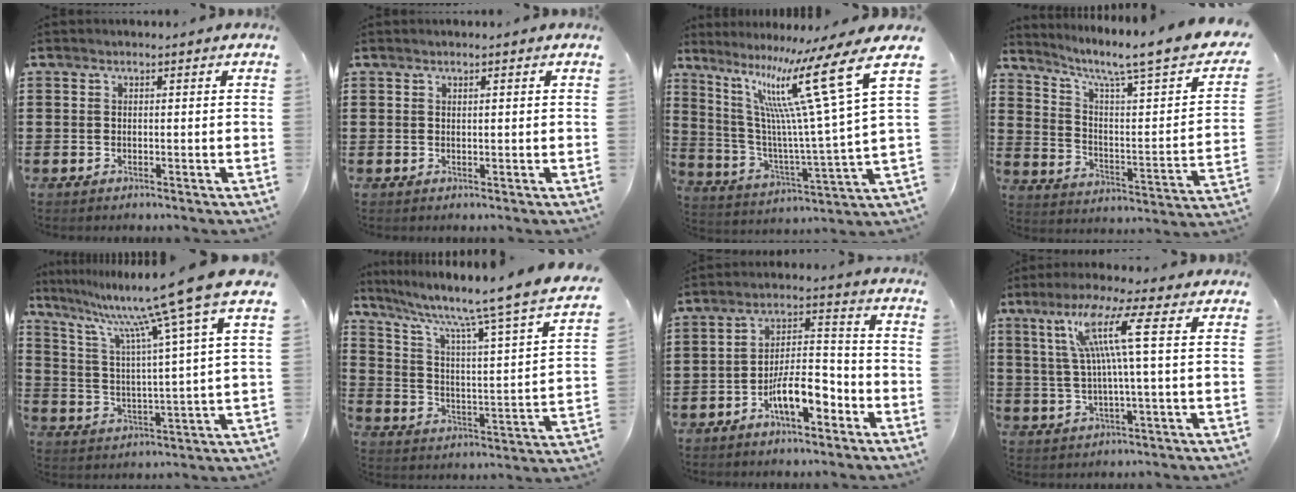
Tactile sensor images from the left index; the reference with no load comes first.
{"total": 0.5, "force": [0.3, 0.0, 0.4], "torque": [-0.008, -0.001, 0.006]}
{"total": 17.3, "force": [9.2, 2.0, 14.5], "torque": [-0.285, -0.053, 0.138]}
{"total": 6.4, "force": [4.6, 0.0, 4.4], "torque": [-0.098, -0.044, 0.063]}
{"total": 12.6, "force": [9.8, -1.4, 7.8], "torque": [-0.182, -0.064, 0.147]}
{"total": 8.6, "force": [6.8, 0.1, 5.3], "torque": [-0.114, -0.060, 0.097]}
{"total": 8.6, "force": [-5.0, 3.1, 6.2], "torque": [-0.127, 0.012, -0.094]}
{"total": 9.7, "force": [3.0, -0.5, 9.2], "torque": [-0.191, 0.003, 0.039]}